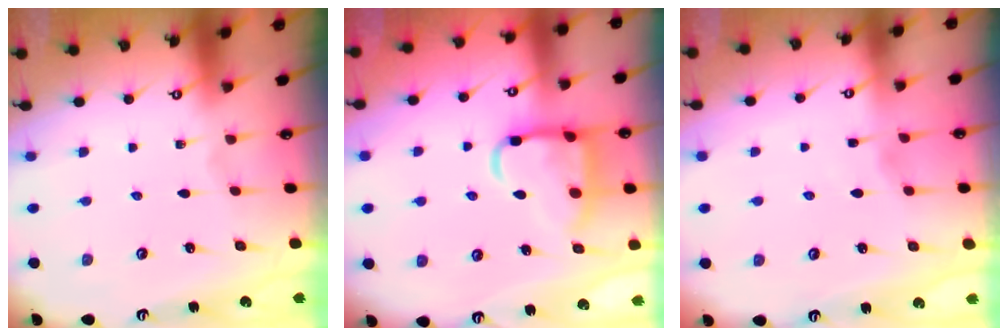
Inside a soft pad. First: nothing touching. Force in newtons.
{"total": 14.7, "press": 14.7, "slide": 1.4}
{"total": 1.9, "press": 1.9, "slide": 0.4}